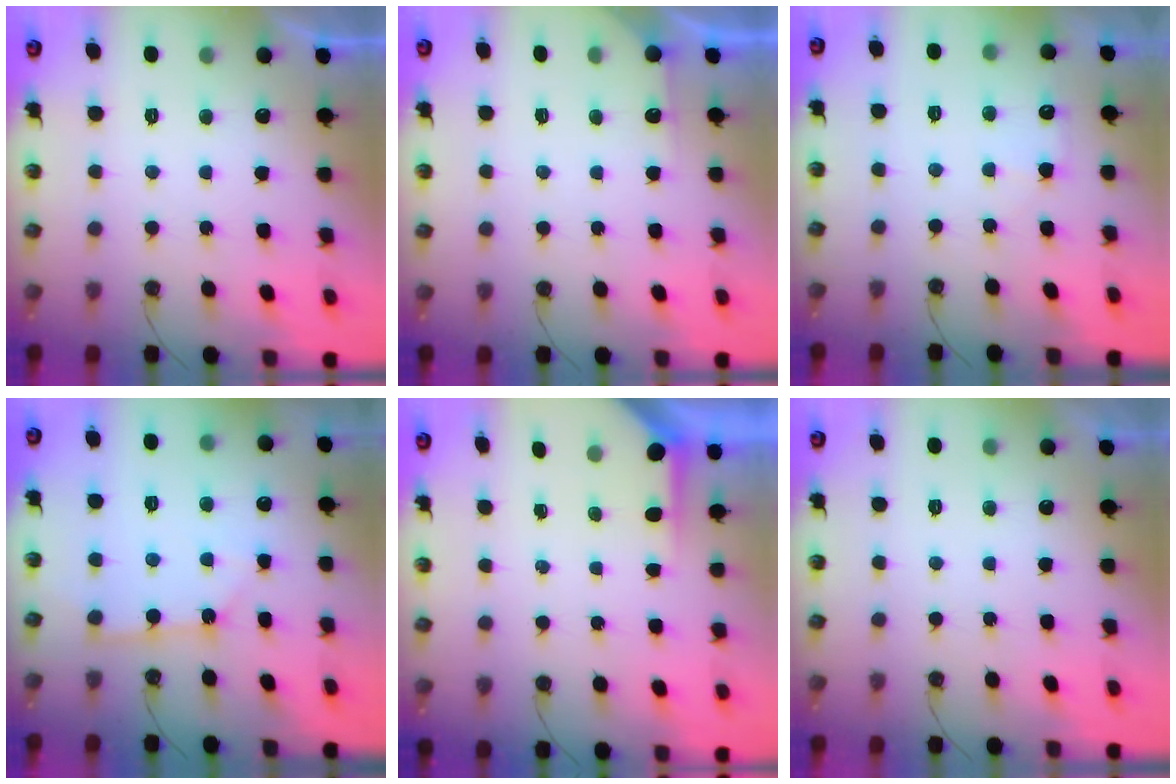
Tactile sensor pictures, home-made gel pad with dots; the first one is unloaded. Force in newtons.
{"total": 4.1, "press": 4.1, "slide": 0.6}
{"total": 4.7, "press": 4.6, "slide": 0.6}
{"total": 2.8, "press": 2.8, "slide": 0.1}
{"total": 3.6, "press": 3.6, "slide": 0.4}
{"total": 0.0}